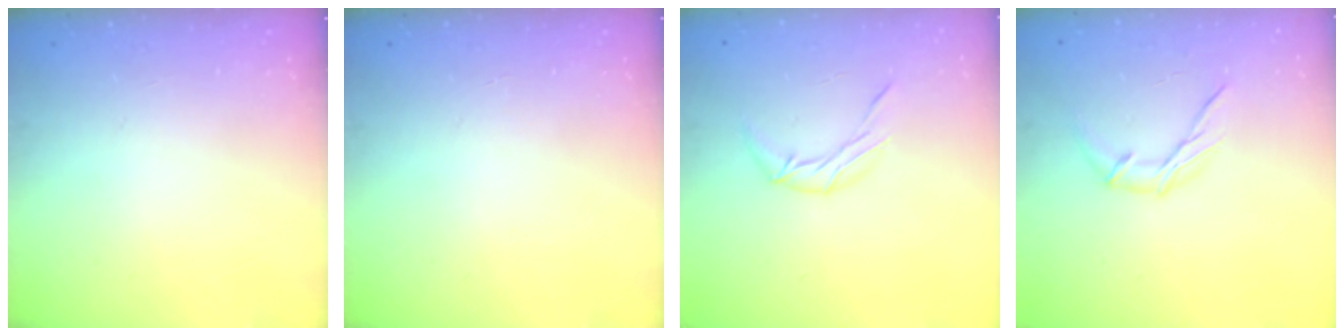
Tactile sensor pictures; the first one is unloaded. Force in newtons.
{"total": 0.0}
{"total": 7.6, "press": 7.6, "slide": 0.6}
{"total": 6.7, "press": 6.7, "slide": 0.8}